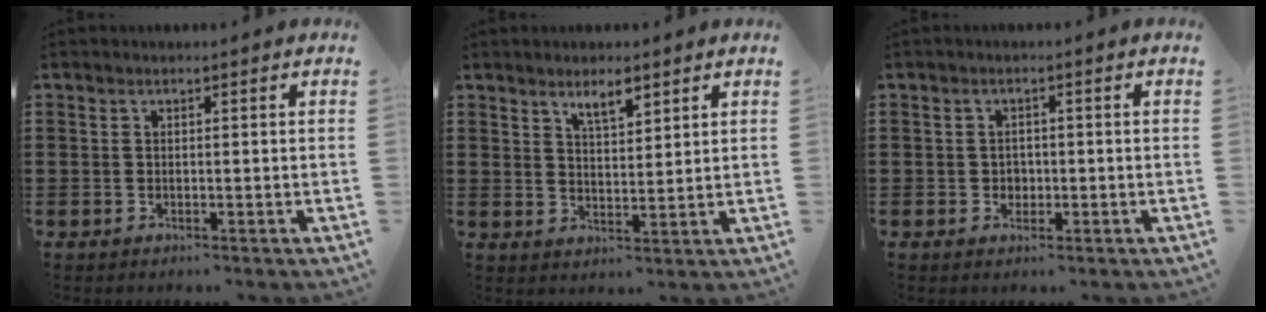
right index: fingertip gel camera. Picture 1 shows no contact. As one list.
[{"total": 3.7, "force": [2.8, 1.1, 2.2], "torque": [-0.032, -0.002, 0.047]}, {"total": 1.4, "force": [-0.3, 1.3, 0.5], "torque": [-0.014, 0.004, -0.007]}]